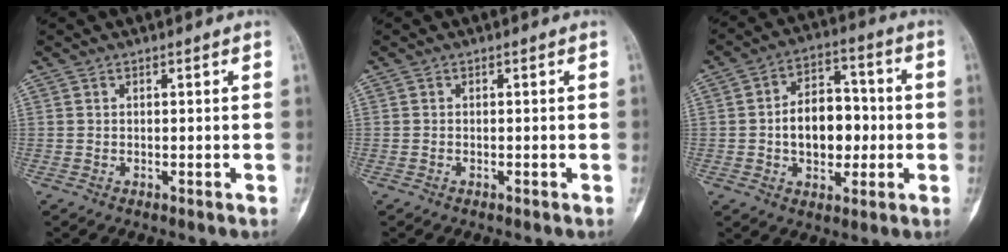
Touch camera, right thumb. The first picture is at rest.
{"total": 0.0}
{"total": 12.3, "force": [-1.0, 8.2, 9.0], "torque": [-0.099, 0.028, -0.019]}